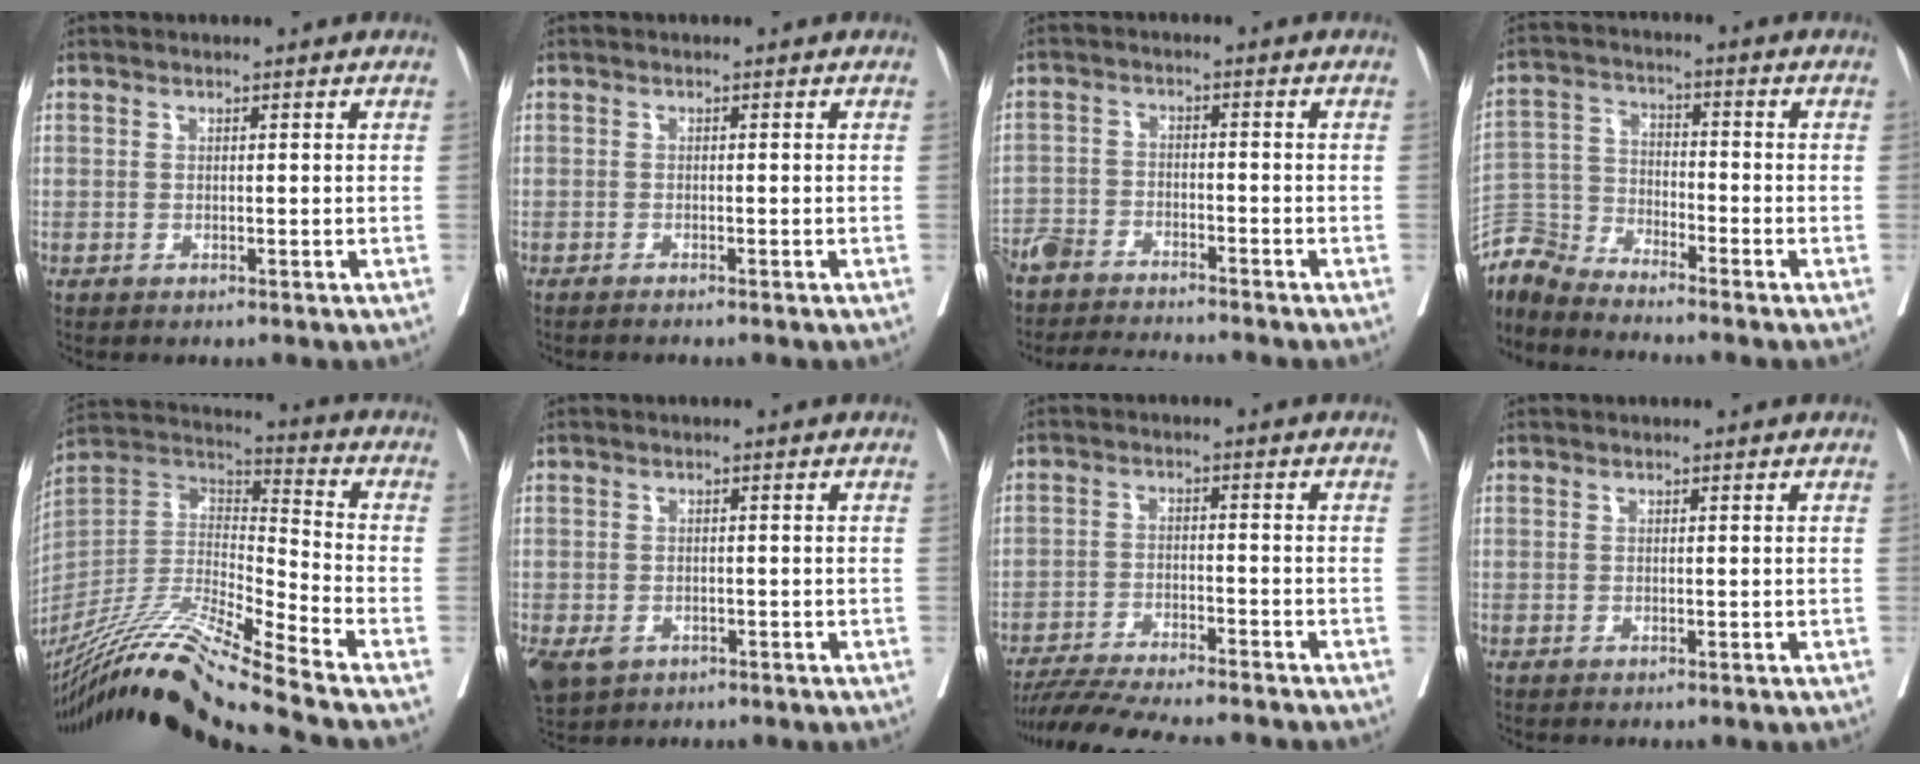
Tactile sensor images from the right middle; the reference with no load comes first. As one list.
[{"total": 1.5, "force": [-1.3, -0.2, 0.7], "torque": [-0.011, 0.000, -0.017]}, {"total": 9.5, "force": [-9.2, 0.9, 2.4], "torque": [-0.033, 0.000, -0.151]}, {"total": 7.2, "force": [-7.2, 0.0, 0.1], "torque": [-0.009, 0.002, -0.147]}, {"total": 20.5, "force": [-16.9, -1.9, 11.5], "torque": [-0.253, -0.021, -0.318]}, {"total": 6.7, "force": [-3.2, 5.0, 3.2], "torque": [-0.081, -0.010, -0.044]}, {"total": 14.1, "force": [-12.7, 1.3, 5.9], "torque": [-0.095, -0.013, -0.194]}, {"total": 0.0}]